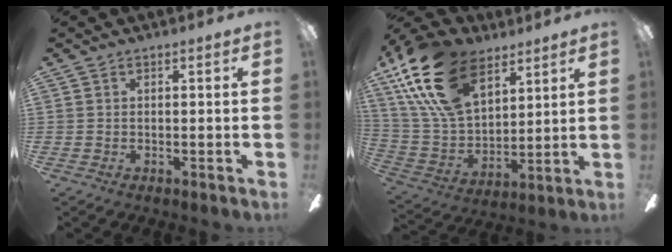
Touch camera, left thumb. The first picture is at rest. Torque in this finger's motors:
{"motor_torque": [0.48, 0.59, 1.72, -1.05, 0.25]}